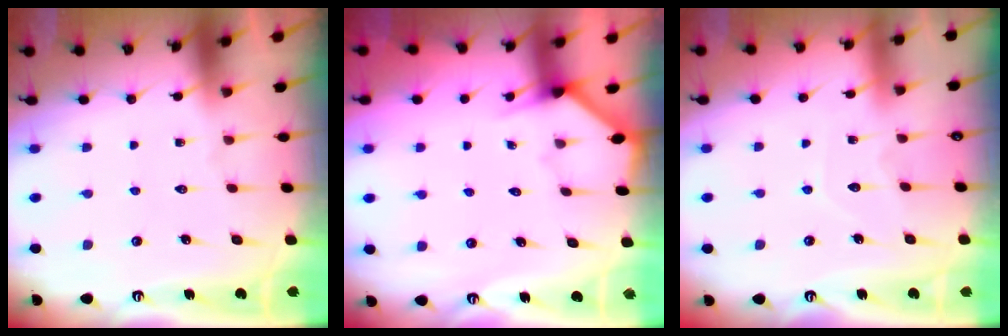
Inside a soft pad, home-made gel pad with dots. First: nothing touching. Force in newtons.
{"total": 1.9, "press": 1.9, "slide": 0.1}
{"total": 4.2, "press": 4.2, "slide": 0.3}